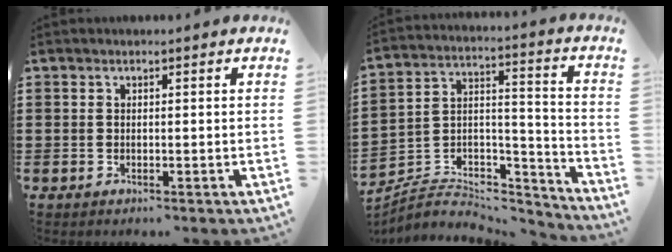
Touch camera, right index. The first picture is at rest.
{"total": 5.0, "force": [-4.0, 2.6, 1.4], "torque": [-0.038, -0.002, -0.083]}